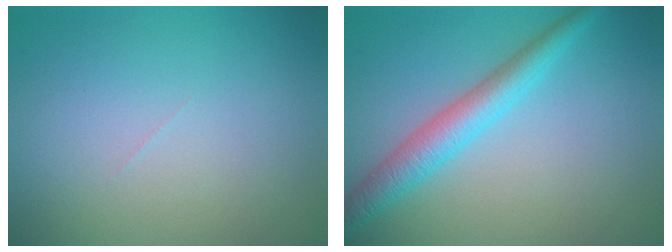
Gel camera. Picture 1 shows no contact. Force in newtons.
{"total": 3.7, "press": 3.7, "slide": 0.1}